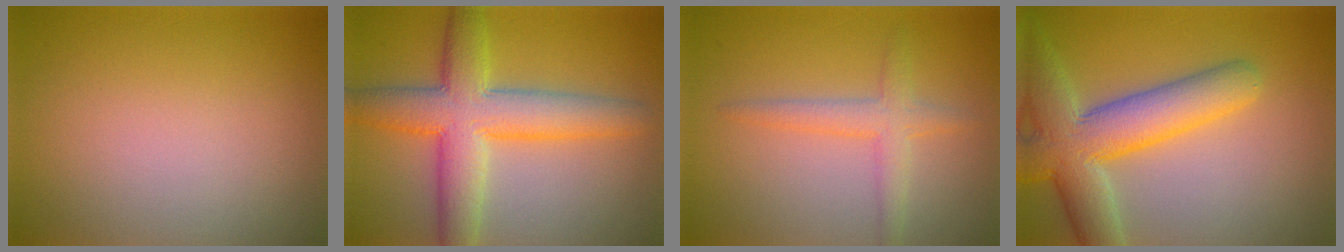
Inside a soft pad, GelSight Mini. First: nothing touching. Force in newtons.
{"total": 7.9, "press": 7.9, "slide": 0.3}
{"total": 2.7, "press": 2.7, "slide": 0.2}
{"total": 8.3, "press": 8.3, "slide": 0.5}